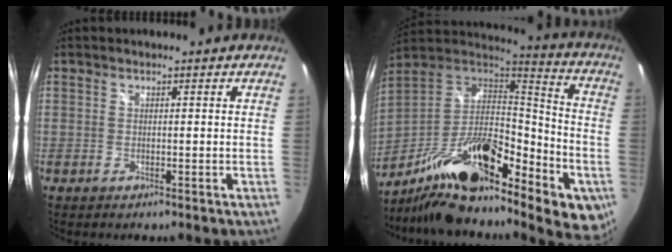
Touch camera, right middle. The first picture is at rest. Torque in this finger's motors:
{"motor_torque": [1.17, -0.97, 0.93, 0.21]}